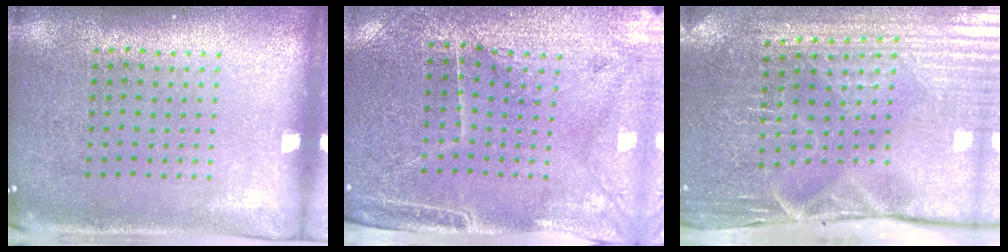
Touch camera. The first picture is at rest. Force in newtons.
{"total": 3.3, "press": 3.1, "slide": 1.0}
{"total": 4.2, "press": 4.1, "slide": 0.8}